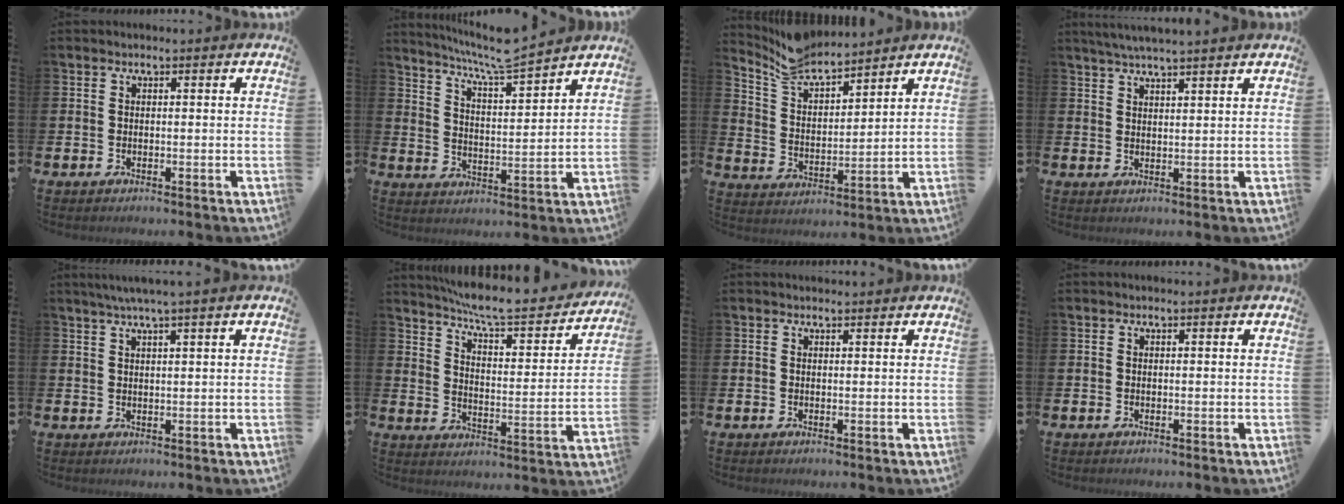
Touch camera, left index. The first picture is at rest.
{"total": 7.4, "force": [7.0, 0.0, 2.3], "torque": [-0.068, -0.045, 0.122]}
{"total": 7.3, "force": [6.9, 1.7, 1.6], "torque": [-0.066, -0.036, 0.125]}
{"total": 3.9, "force": [3.7, -0.4, 1.0], "torque": [-0.036, -0.005, 0.070]}
{"total": 2.9, "force": [2.3, -0.5, 1.8], "torque": [-0.046, 0.004, 0.041]}
{"total": 7.4, "force": [6.9, 0.8, 2.5], "torque": [-0.068, -0.059, 0.113]}
{"total": 0.6, "force": [0.6, 0.1, 0.0], "torque": [0.007, -0.003, 0.011]}
{"total": 0.0}